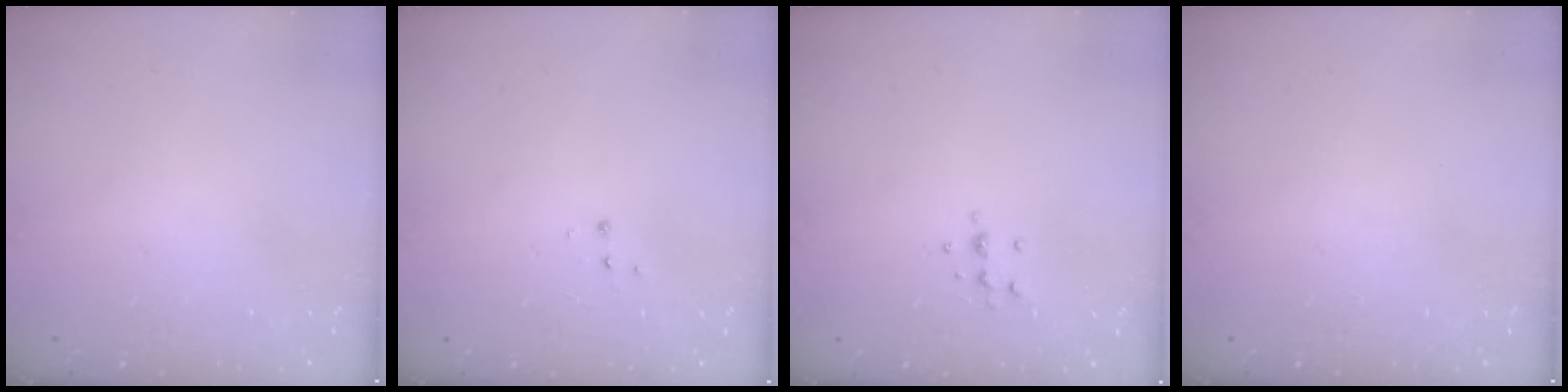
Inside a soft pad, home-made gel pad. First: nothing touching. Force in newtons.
{"total": 3.5, "press": 3.4, "slide": 0.5}
{"total": 6.2, "press": 6.1, "slide": 0.8}
{"total": 0.0}